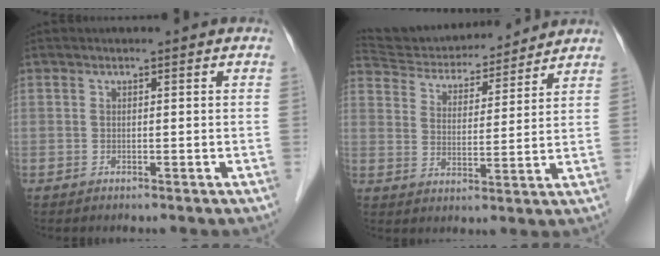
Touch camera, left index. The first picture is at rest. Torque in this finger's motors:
{"motor_torque": [-0.72, -1.42, 0.02, 0.00]}